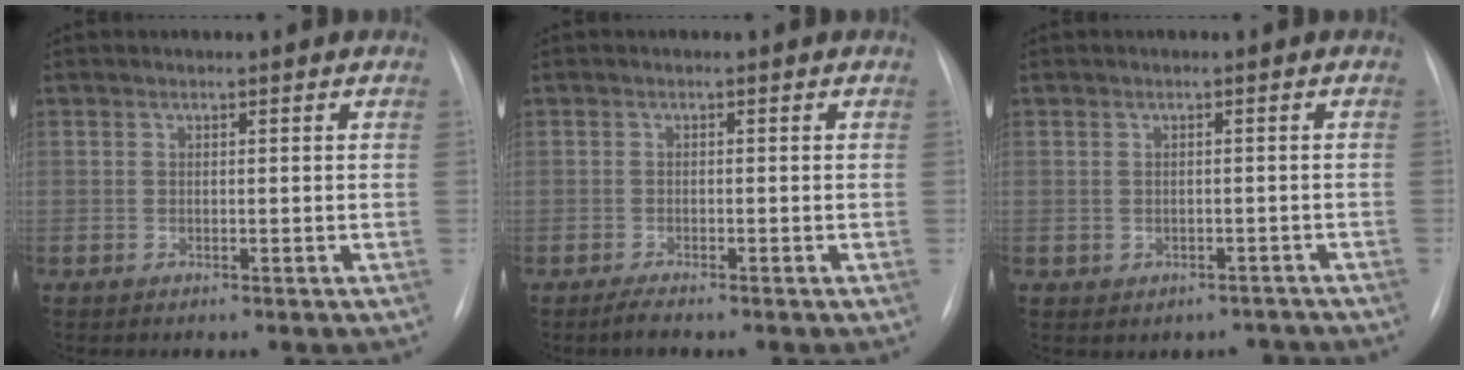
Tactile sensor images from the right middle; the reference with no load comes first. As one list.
[{"total": 1.3, "force": [-1.1, -0.2, 0.7], "torque": [-0.025, -0.006, -0.022]}, {"total": 3.2, "force": [-2.4, 2.1, 0.2], "torque": [0.001, 0.023, -0.026]}]